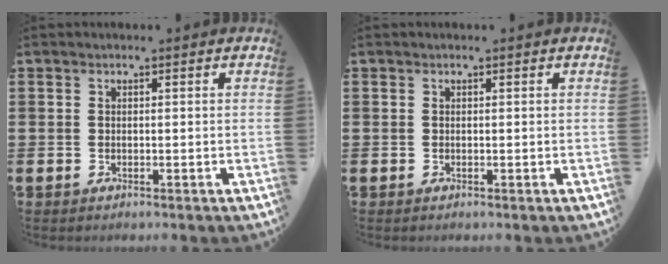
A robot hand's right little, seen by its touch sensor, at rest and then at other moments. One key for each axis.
{"total": 0.0}